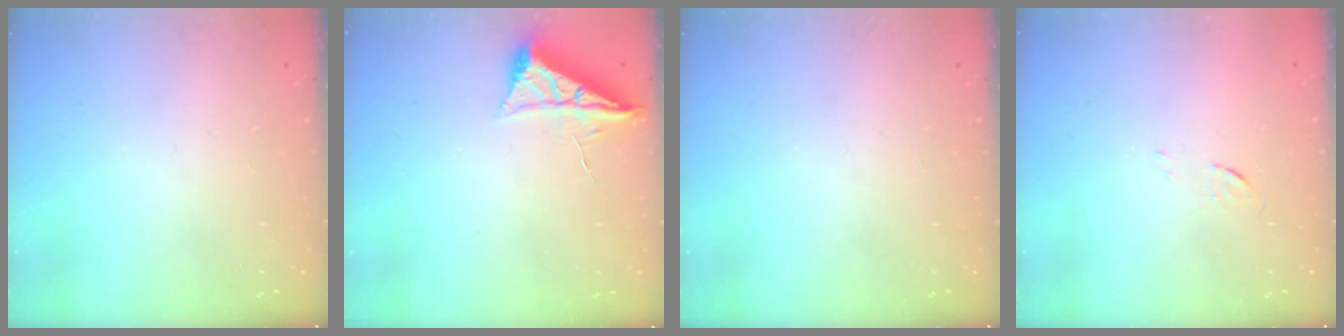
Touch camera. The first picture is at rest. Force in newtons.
{"total": 6.5, "press": 6.5, "slide": 0.8}
{"total": 0.0}
{"total": 3.4, "press": 3.4, "slide": 0.3}